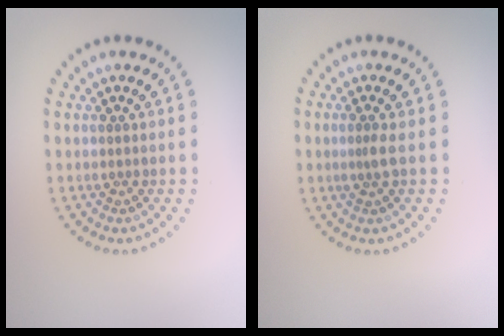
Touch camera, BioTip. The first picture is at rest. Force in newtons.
{"total": 1.1, "press": 0.7, "slide": 0.8}